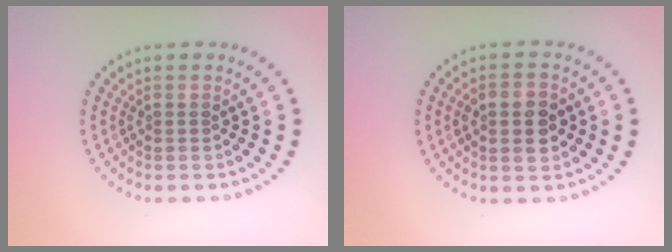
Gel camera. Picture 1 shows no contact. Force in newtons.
{"total": 3.8, "press": 3.8, "slide": 0.1}